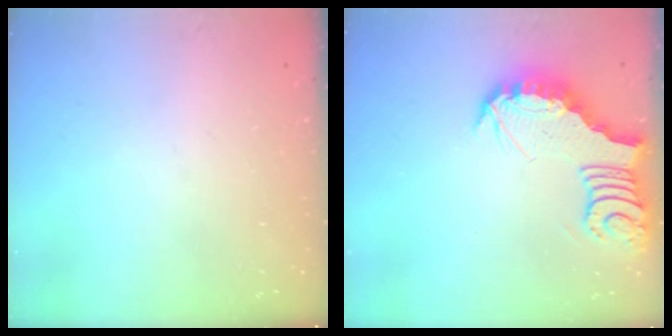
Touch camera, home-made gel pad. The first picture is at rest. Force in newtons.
{"total": 6.3, "press": 6.3, "slide": 0.8}